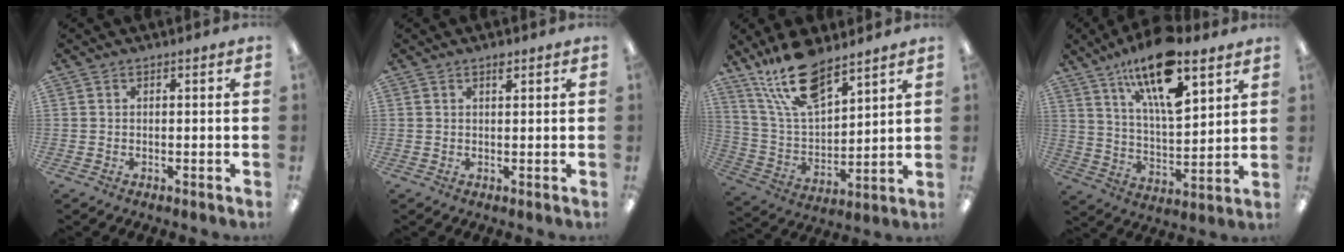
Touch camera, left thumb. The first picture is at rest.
{"total": 1.5, "force": [1.1, 0.4, 1.0], "torque": [-0.014, -0.003, 0.017]}
{"total": 17.1, "force": [12.8, 6.6, 9.3], "torque": [-0.193, -0.057, 0.230]}
{"total": 19.0, "force": [11.9, 6.4, 13.3], "torque": [-0.227, -0.058, 0.198]}